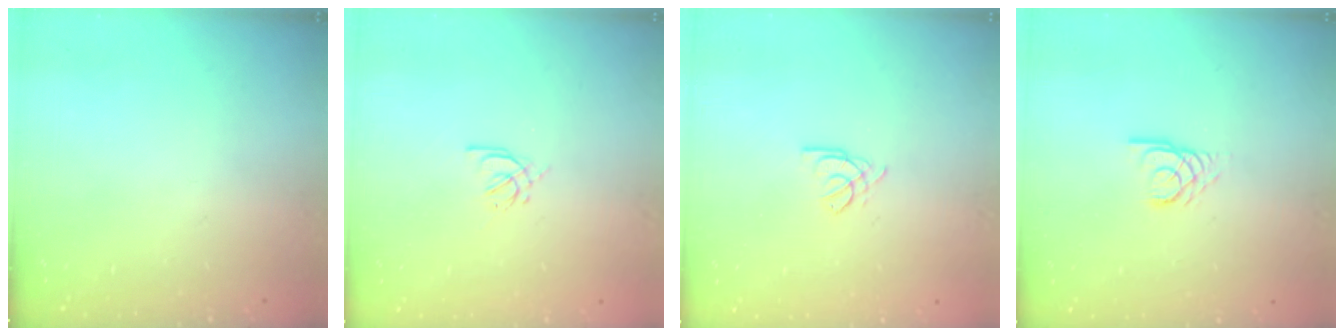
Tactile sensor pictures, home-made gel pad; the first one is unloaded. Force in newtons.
{"total": 2.9, "press": 2.8, "slide": 0.8}
{"total": 2.0, "press": 2.0, "slide": 0.4}
{"total": 2.7, "press": 2.7, "slide": 0.2}